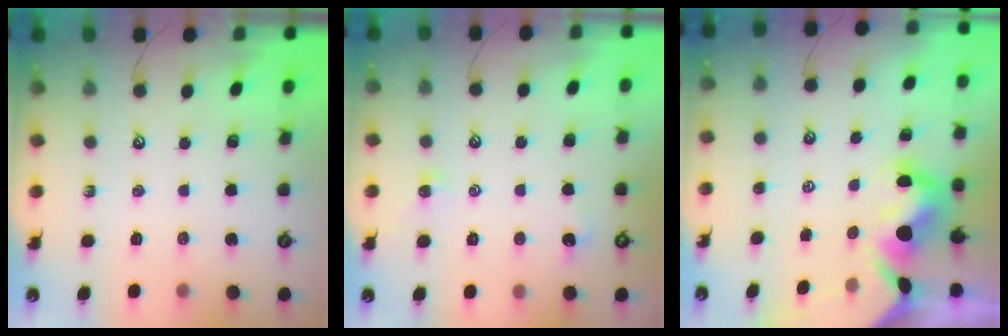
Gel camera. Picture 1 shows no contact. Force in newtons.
{"total": 1.0, "press": 0.9, "slide": 0.5}
{"total": 7.5, "press": 7.4, "slide": 1.1}